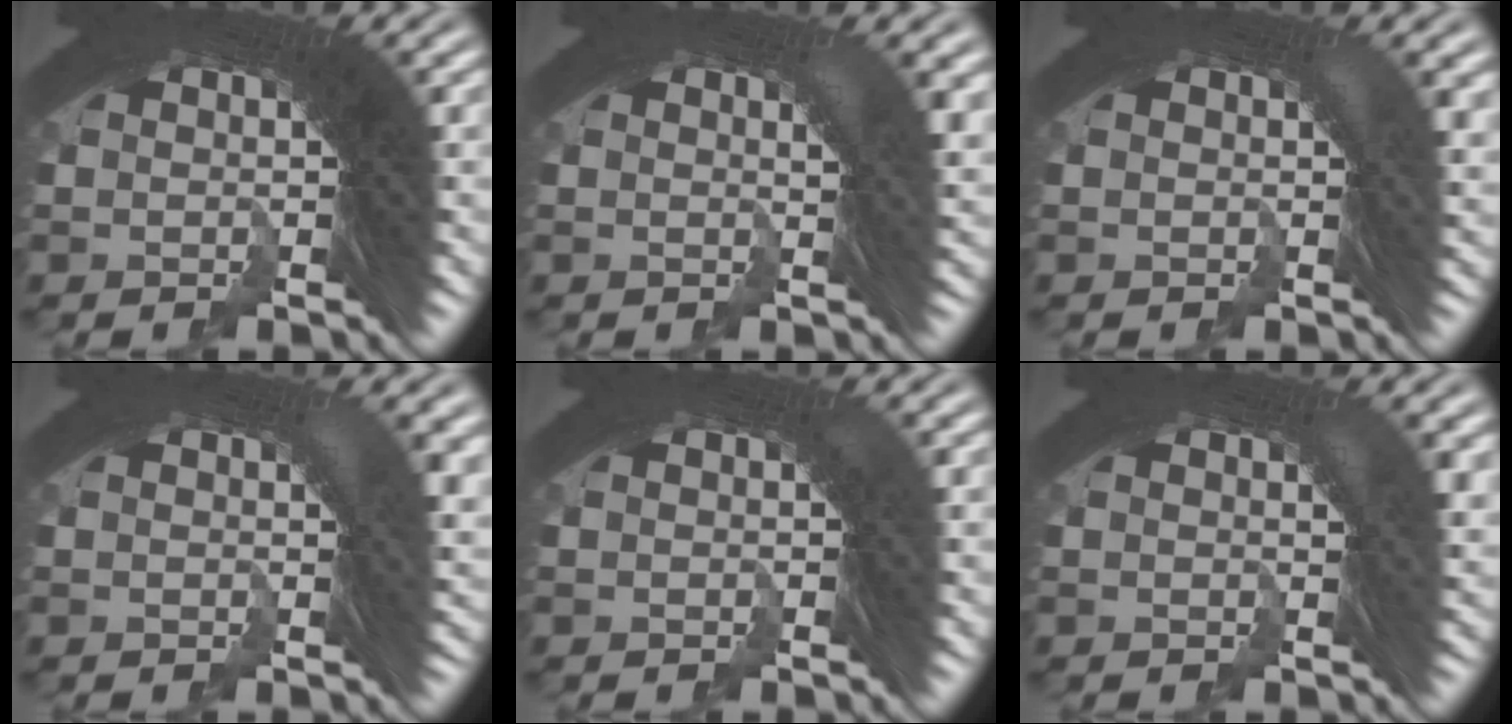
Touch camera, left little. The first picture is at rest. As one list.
[{"total": 1.6, "force": [0.6, 0.2, 1.5], "torque": [-0.025, 0.001, 0.008]}, {"total": 0.5, "force": [0.0, -0.2, 0.5], "torque": [-0.009, 0.001, -0.001]}, {"total": 1.2, "force": [0.2, 0.1, 1.2], "torque": [-0.016, 0.001, 0.001]}, {"total": 0.6, "force": [-0.3, -0.2, -0.4], "torque": [0.003, 0.001, -0.004]}, {"total": 0.7, "force": [0.2, -0.3, 0.6], "torque": [-0.015, -0.003, 0.004]}]